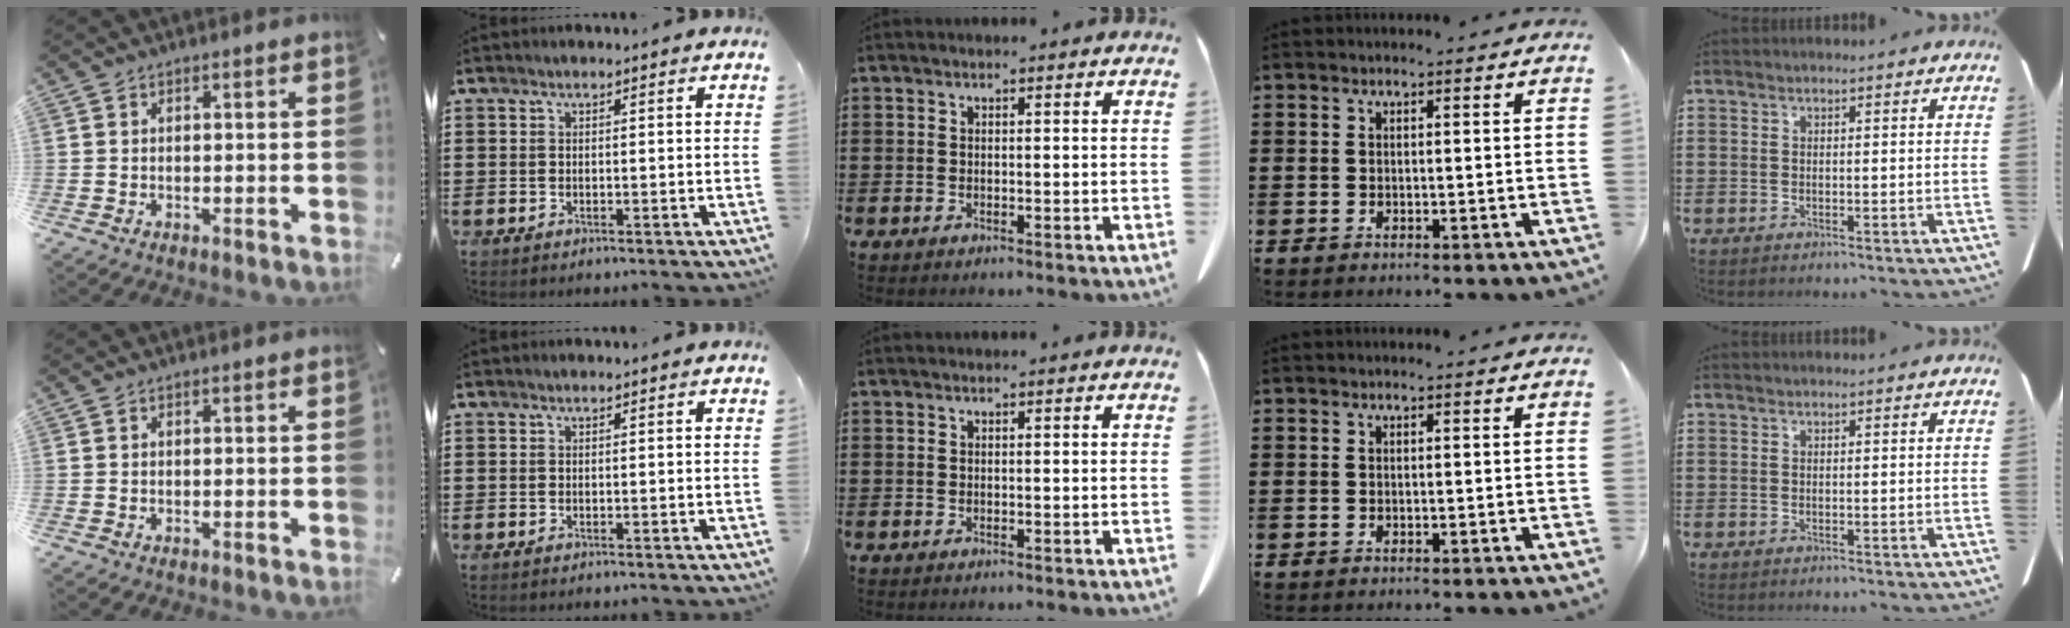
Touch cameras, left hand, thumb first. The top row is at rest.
{}